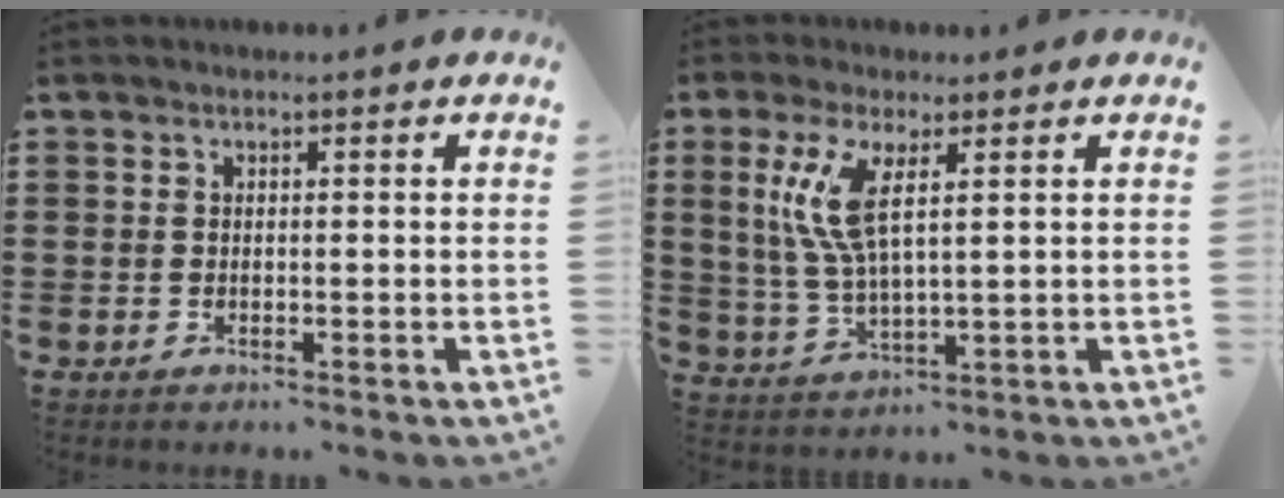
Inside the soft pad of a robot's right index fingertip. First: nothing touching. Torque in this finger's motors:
{"motor_torque": [1.42, 0.52, 0.72, 0.21]}